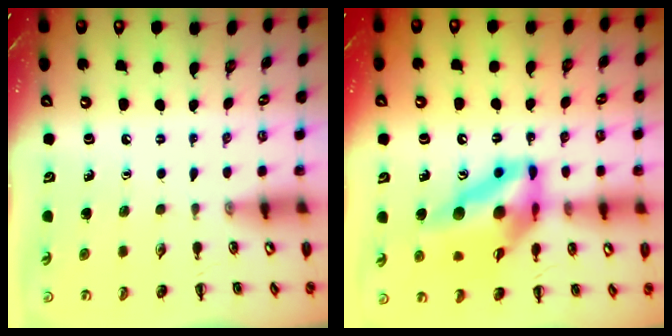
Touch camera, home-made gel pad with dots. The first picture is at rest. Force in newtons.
{"total": 15.1, "press": 14.2, "slide": 5.0}